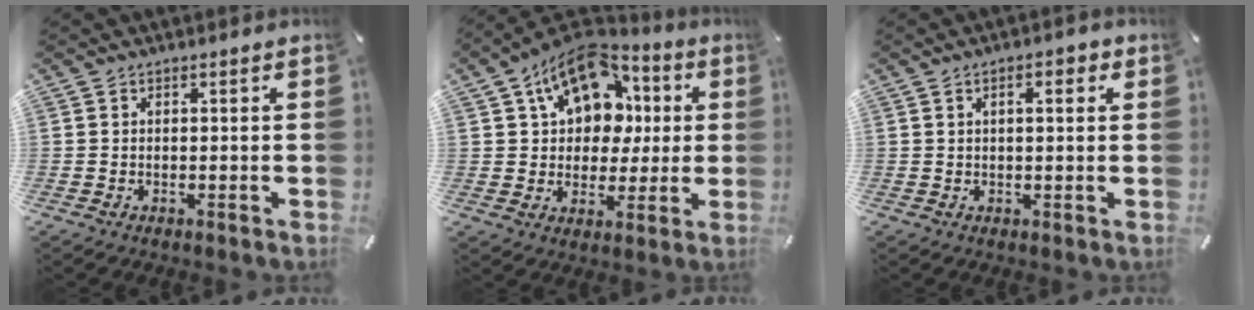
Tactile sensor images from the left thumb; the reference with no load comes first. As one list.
[{"total": 16.1, "force": [6.6, 12.1, 8.4], "torque": [-0.135, -0.026, 0.124]}, {"total": 3.0, "force": [1.0, 1.0, 2.7], "torque": [-0.038, 0.001, 0.010]}]